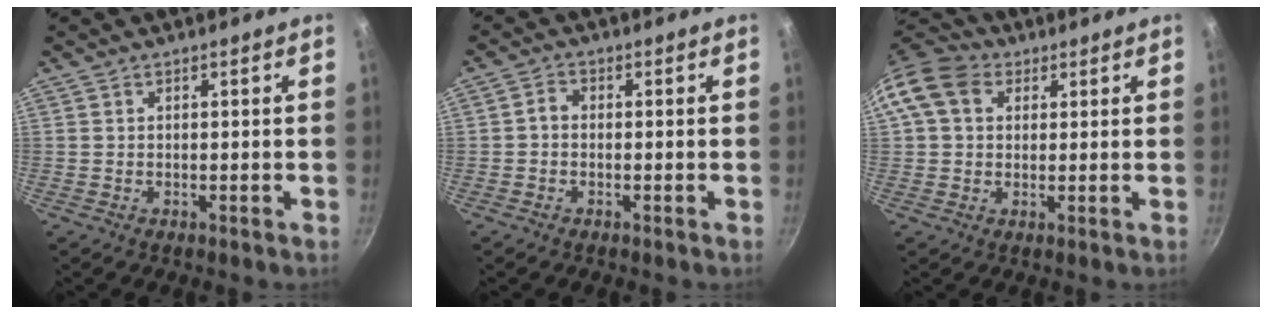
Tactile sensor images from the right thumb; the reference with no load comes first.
{"total": 2.0, "force": [-0.5, 1.5, 1.2], "torque": [-0.024, 0.013, -0.016]}
{"total": 10.2, "force": [3.0, 7.8, 5.7], "torque": [-0.087, 0.015, 0.036]}